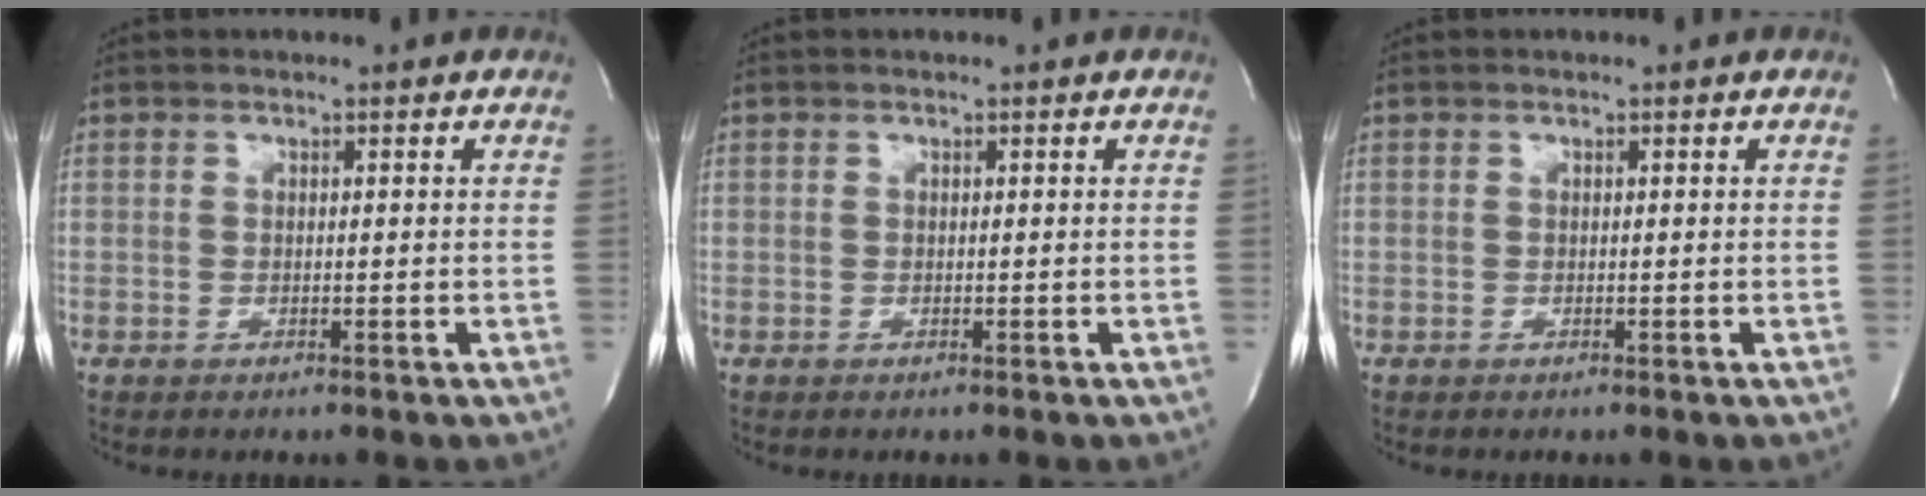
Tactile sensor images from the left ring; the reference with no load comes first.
{"total": 0.0}
{"total": 0.0}